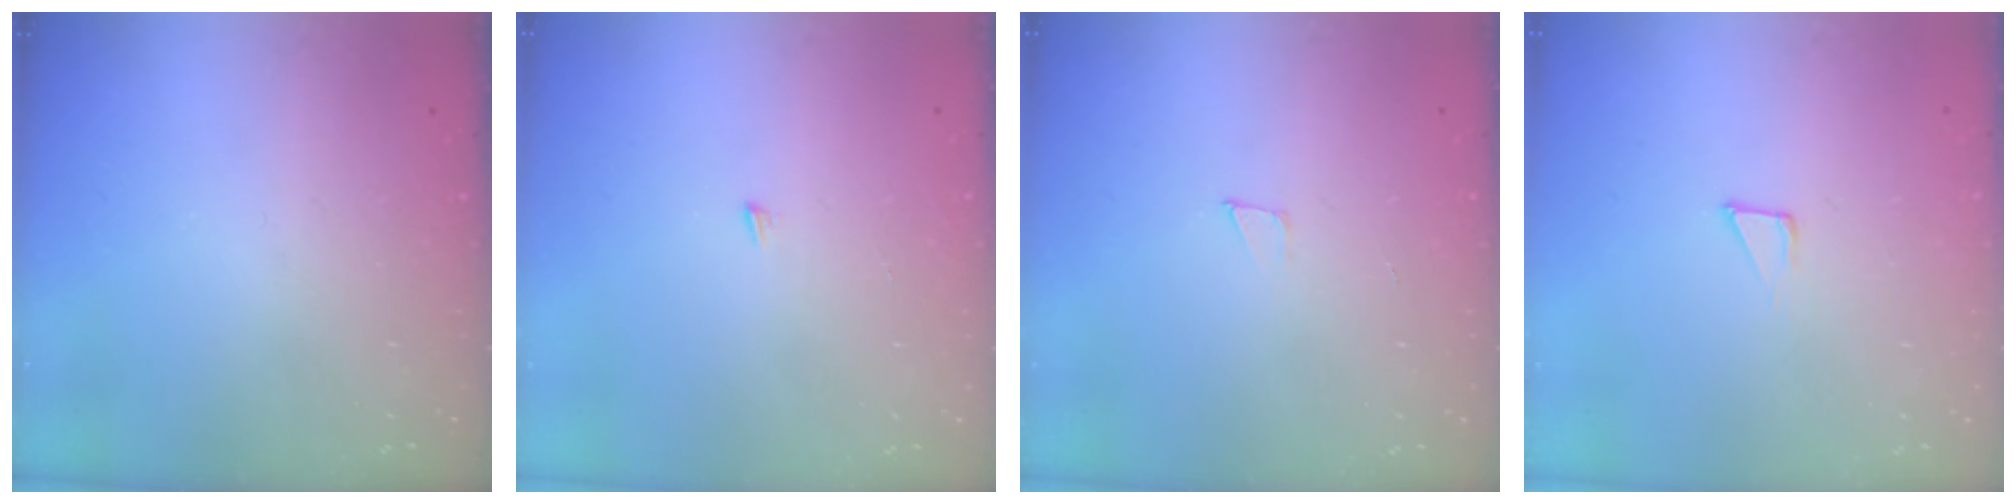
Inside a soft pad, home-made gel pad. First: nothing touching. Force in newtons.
{"total": 3.9, "press": 3.9, "slide": 0.3}
{"total": 3.2, "press": 3.2, "slide": 0.3}
{"total": 4.8, "press": 4.8, "slide": 0.4}